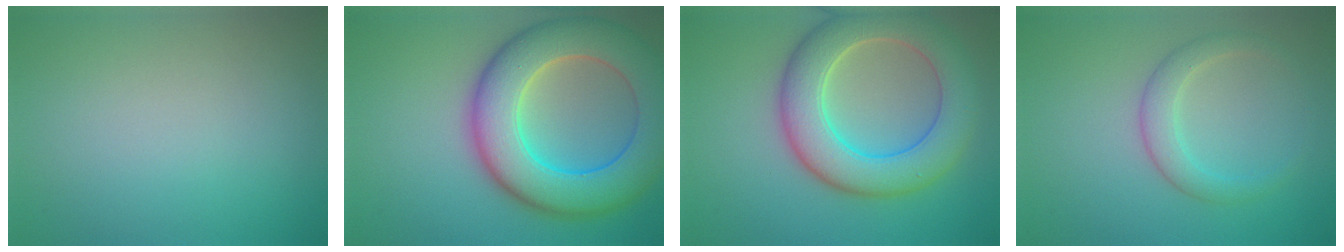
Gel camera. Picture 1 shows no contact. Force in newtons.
{"total": 11.6, "press": 11.6, "slide": 0.5}
{"total": 8.9, "press": 8.8, "slide": 0.7}
{"total": 2.6, "press": 2.6, "slide": 0.1}